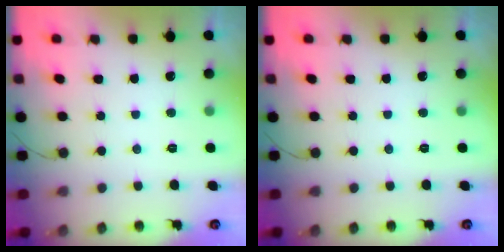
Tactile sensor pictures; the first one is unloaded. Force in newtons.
{"total": 0.0}